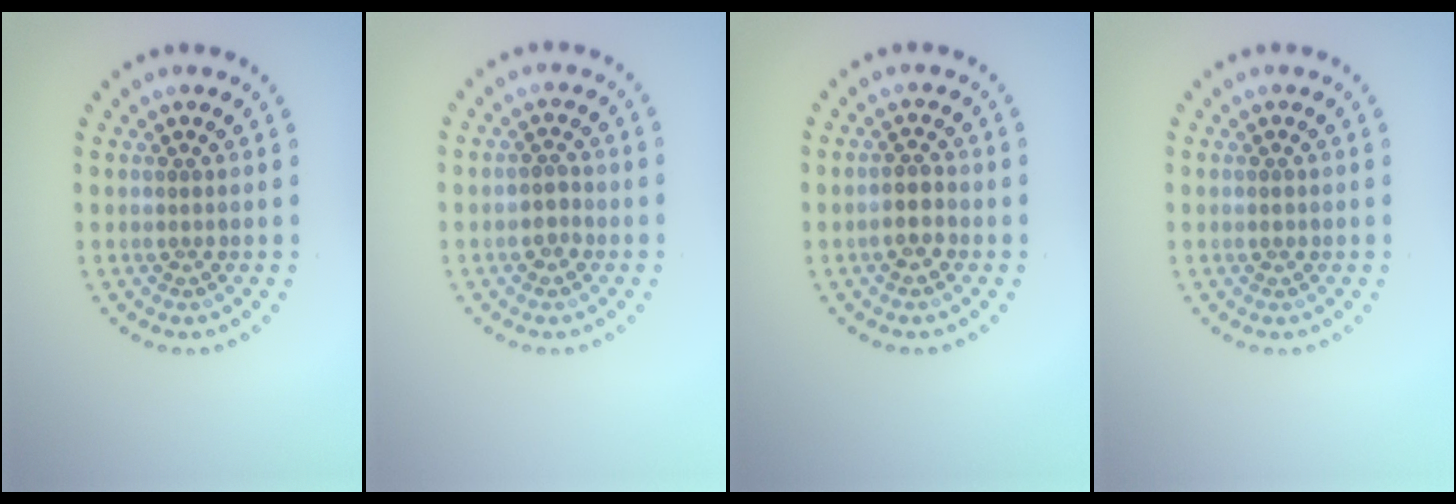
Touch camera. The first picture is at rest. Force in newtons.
{"total": 1.2, "press": 1.2, "slide": 0.2}
{"total": 2.1, "press": 1.9, "slide": 0.9}
{"total": 0.8, "press": 0.8, "slide": 0.2}